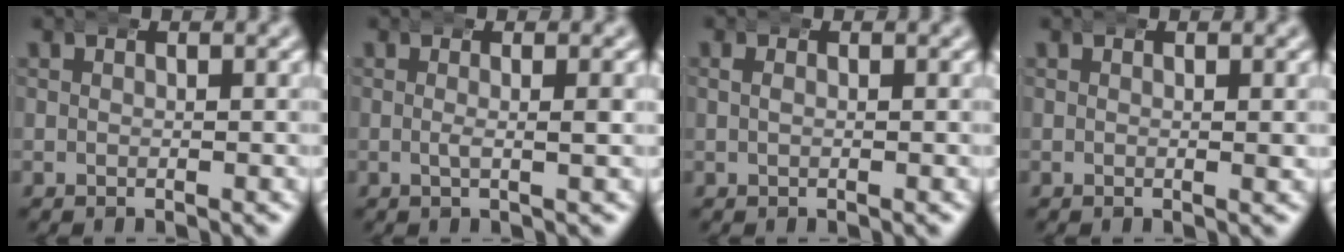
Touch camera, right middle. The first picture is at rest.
{"total": 2.0, "force": [0.1, 0.4, 1.9], "torque": [-0.031, 0.005, -0.005]}
{"total": 0.9, "force": [0.3, 0.5, 0.7], "torque": [-0.009, 0.005, 0.001]}
{"total": 0.6, "force": [0.3, 0.0, 0.5], "torque": [-0.006, 0.002, 0.000]}